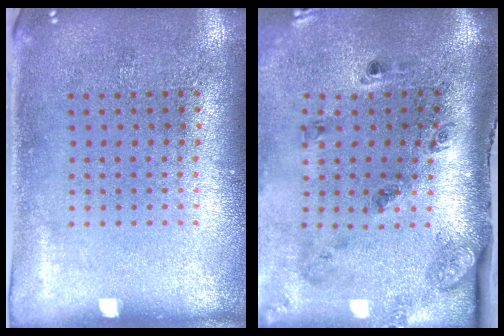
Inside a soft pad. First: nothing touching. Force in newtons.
{"total": 2.4, "press": 1.7, "slide": 1.8}